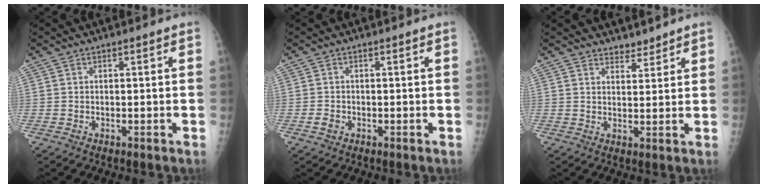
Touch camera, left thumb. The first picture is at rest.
{"total": 1.3, "force": [-0.4, 1.1, 0.6], "torque": [-0.007, 0.002, -0.005]}
{"total": 3.2, "force": [2.9, 1.2, 0.4], "torque": [0.012, -0.022, 0.044]}